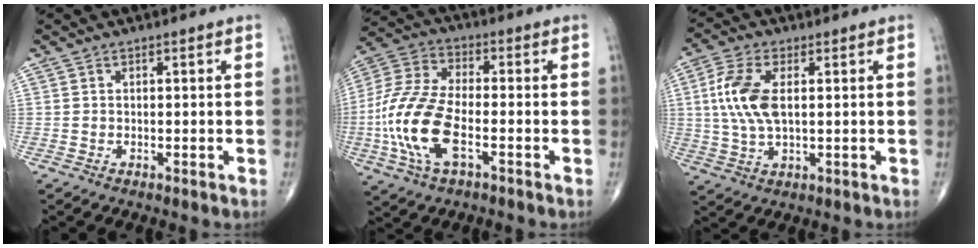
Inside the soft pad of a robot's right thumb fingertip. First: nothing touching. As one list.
[{"total": 15.7, "force": [-4.1, 7.3, 13.2], "torque": [-0.295, 0.018, -0.082]}, {"total": 9.6, "force": [1.3, 4.7, 8.2], "torque": [-0.190, 0.002, 0.027]}]